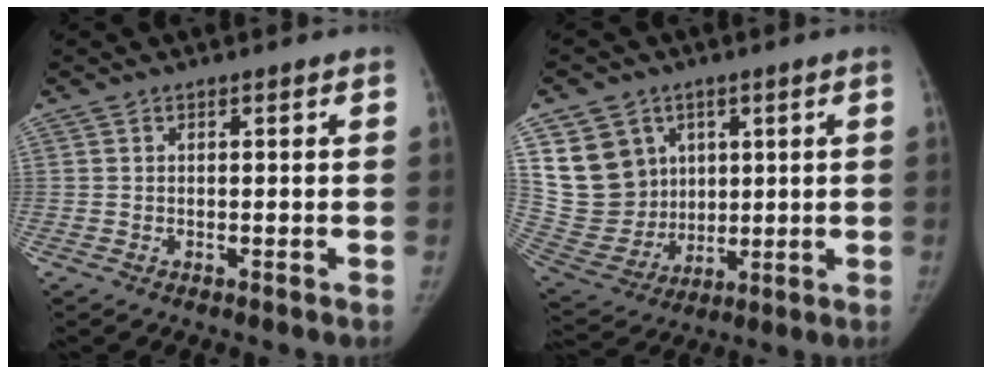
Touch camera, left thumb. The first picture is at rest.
{"total": 14.8, "force": [5.3, 12.6, 5.7], "torque": [-0.086, -0.009, 0.124]}